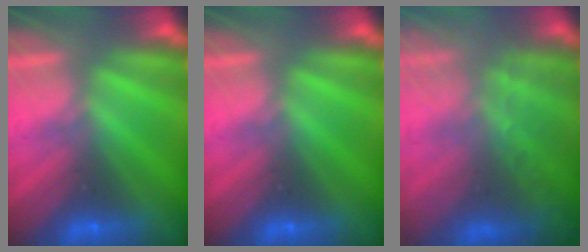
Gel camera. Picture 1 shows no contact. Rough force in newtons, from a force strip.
{"total": 0.0}
{"total": 7.8}